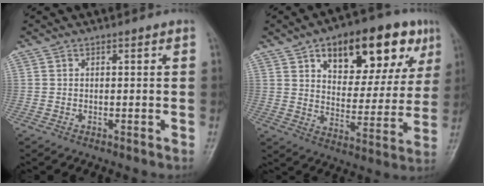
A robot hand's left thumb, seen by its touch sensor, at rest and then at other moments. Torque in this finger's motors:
{"motor_torque": [1.34, 1.34, 1.54, -1.23, 0.12]}